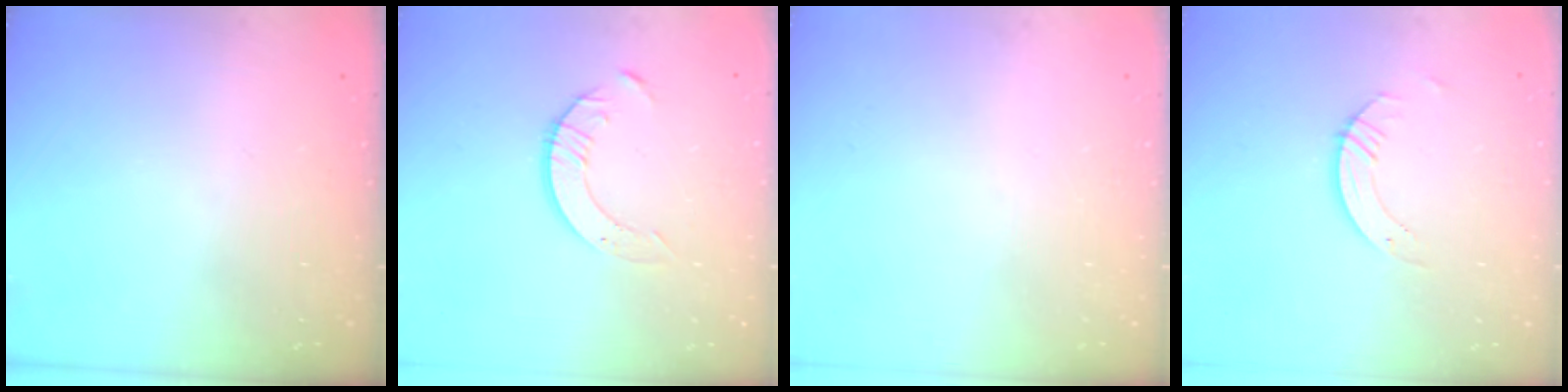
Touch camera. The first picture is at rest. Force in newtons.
{"total": 4.2, "press": 4.2, "slide": 0.5}
{"total": 0.0}
{"total": 3.4, "press": 3.4, "slide": 0.1}